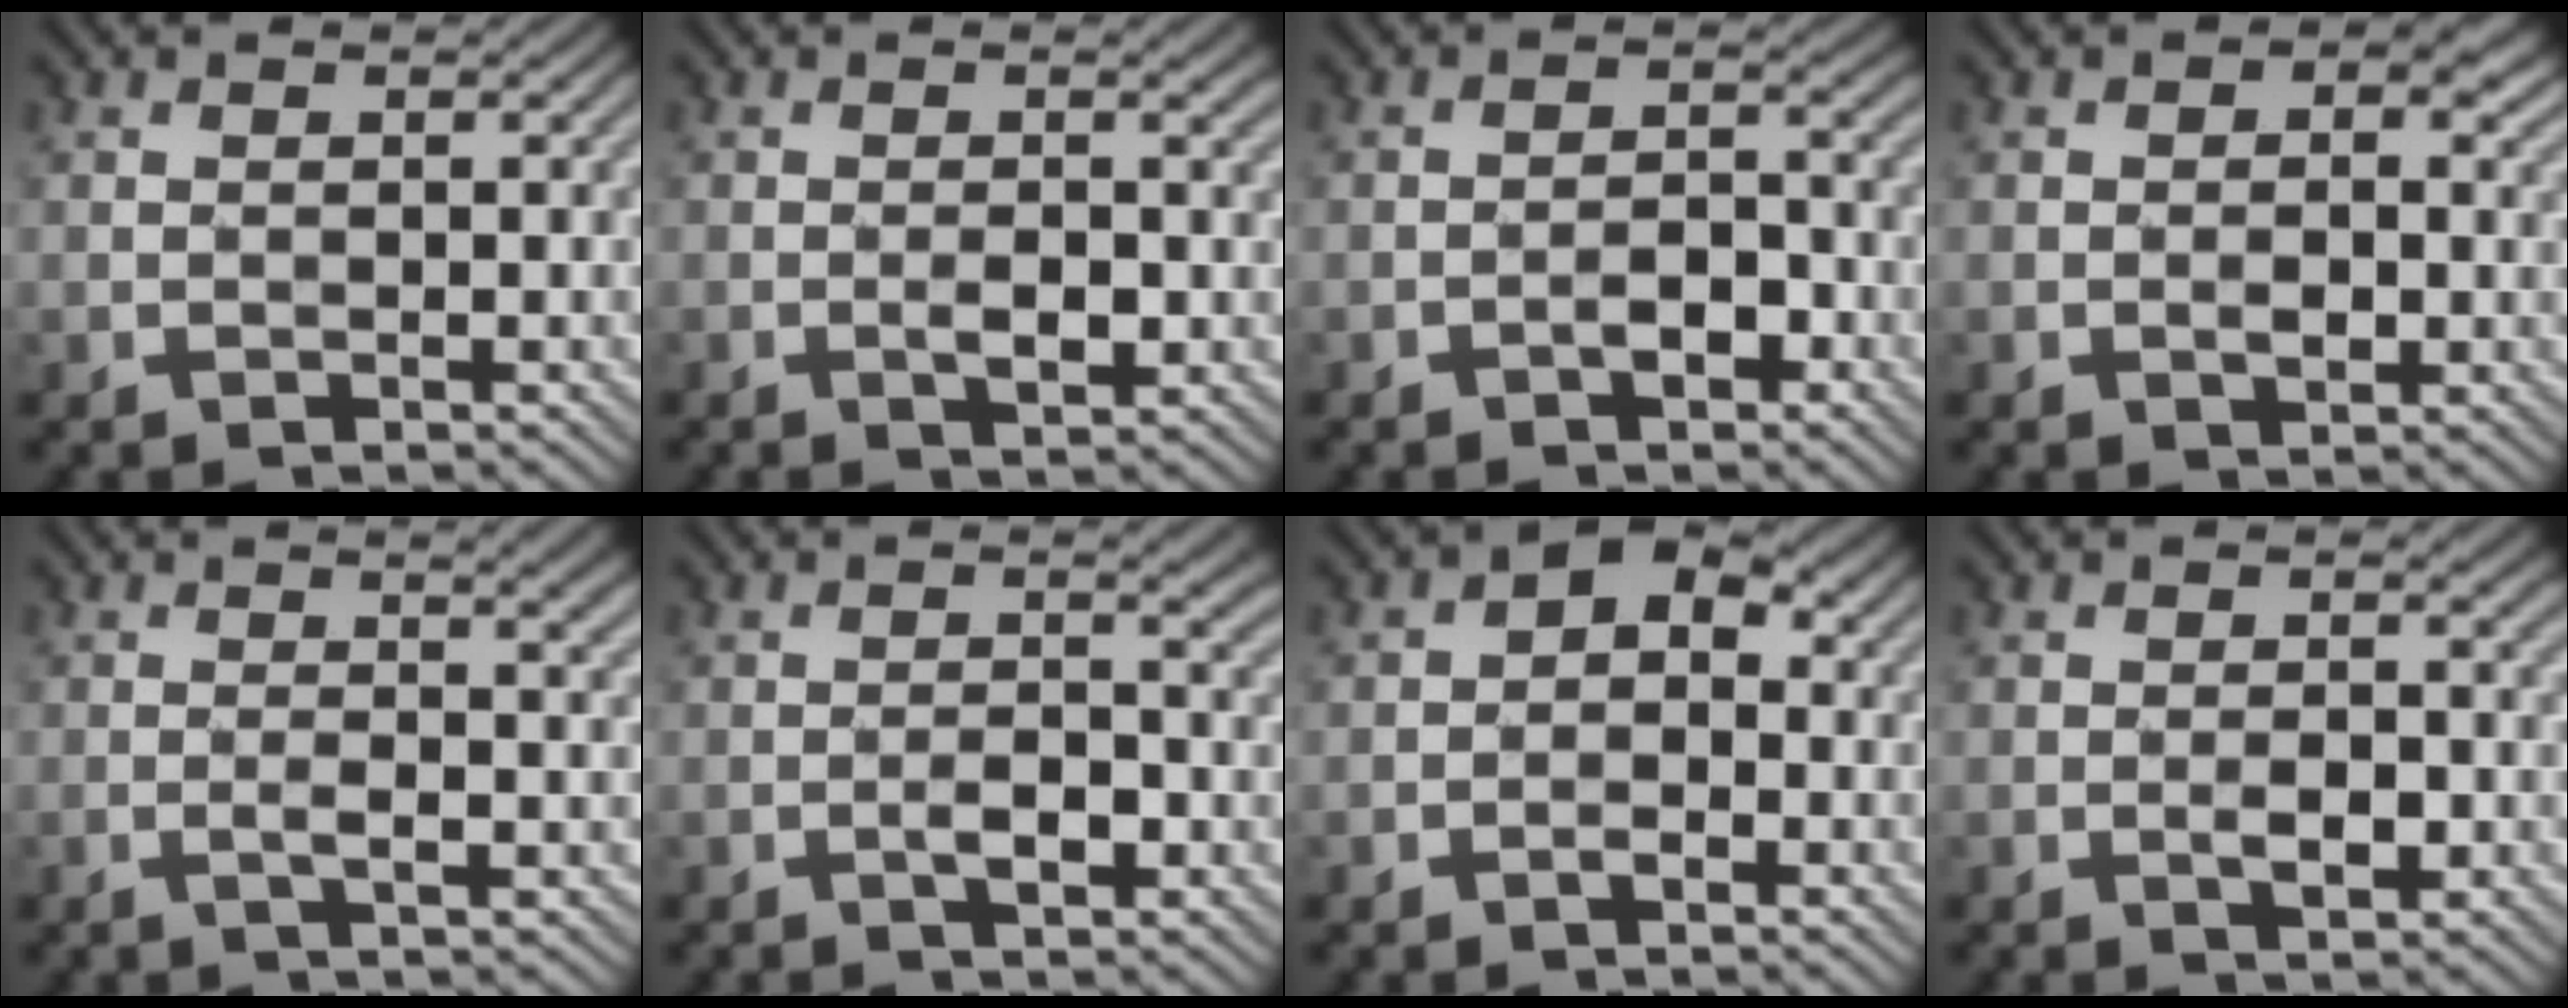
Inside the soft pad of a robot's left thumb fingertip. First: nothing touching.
{"total": 2.5, "force": [-0.5, 0.5, 2.4], "torque": [-0.042, 0.001, -0.007]}
{"total": 2.6, "force": [-1.7, 1.1, 1.6], "torque": [-0.024, 0.009, -0.030]}
{"total": 4.1, "force": [0.2, 2.6, 3.1], "torque": [-0.040, -0.004, 0.005]}
{"total": 3.8, "force": [0.2, 0.3, 3.8], "torque": [-0.059, 0.013, -0.001]}
{"total": 2.8, "force": [-1.0, 0.5, 2.5], "torque": [-0.047, 0.004, -0.015]}
{"total": 4.6, "force": [-0.2, 2.9, 3.6], "torque": [-0.041, 0.011, -0.012]}
{"total": 1.9, "force": [-0.6, 0.6, 1.7], "torque": [-0.028, 0.003, -0.009]}